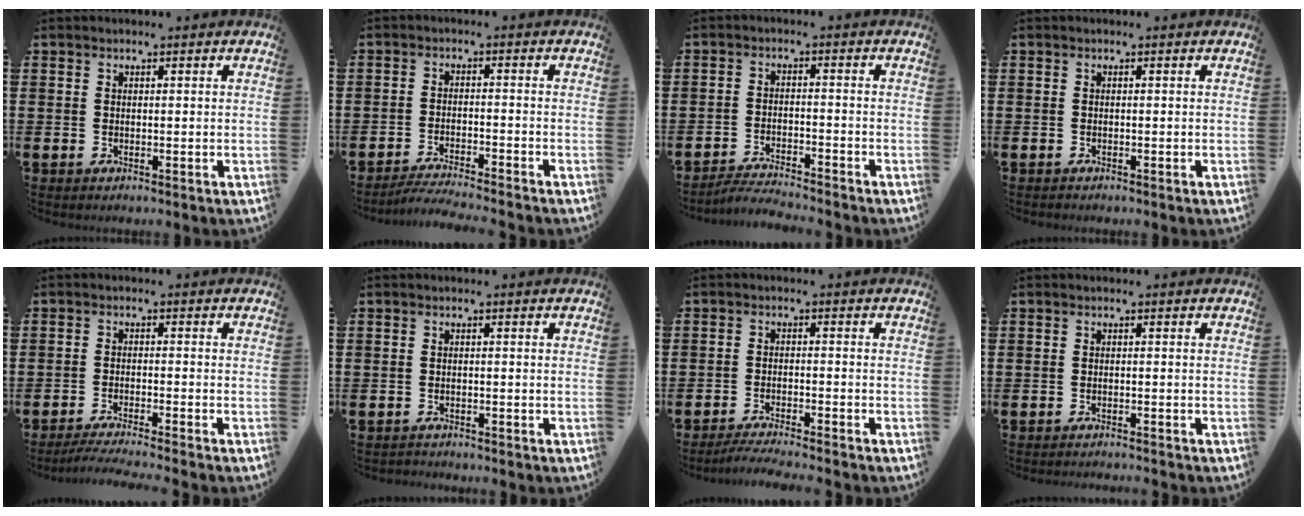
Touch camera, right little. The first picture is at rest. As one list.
[{"total": 3.0, "force": [-2.9, -0.3, 0.7], "torque": [-0.011, 0.001, -0.059]}, {"total": 2.9, "force": [-2.9, -0.1, 0.2], "torque": [-0.006, 0.004, -0.062]}, {"total": 0.0}, {"total": 2.6, "force": [-2.3, -0.3, 1.2], "torque": [-0.018, 0.000, -0.044]}, {"total": 0.8, "force": [-0.8, 0.1, -0.1], "torque": [-0.001, 0.000, -0.017]}, {"total": 2.6, "force": [-2.5, -0.3, 0.8], "torque": [-0.012, 0.001, -0.049]}, {"total": 0.9, "force": [-0.8, -0.2, 0.0], "torque": [0.001, 0.000, -0.018]}]